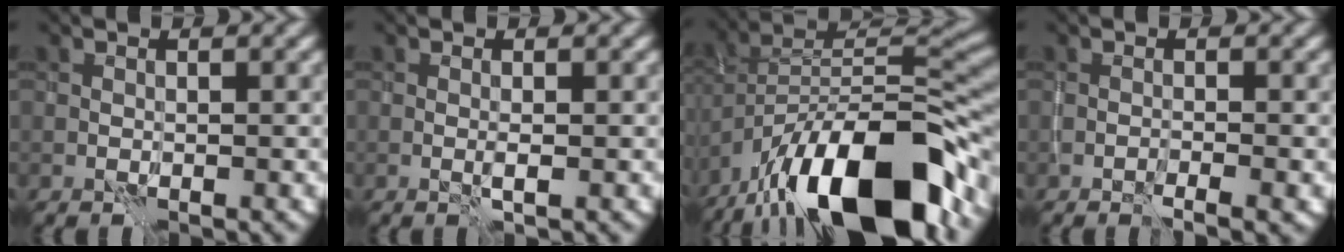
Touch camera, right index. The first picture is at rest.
{"total": 0.5, "force": [0.0, -0.2, 0.5], "torque": [-0.014, -0.001, -0.001]}
{"total": 16.2, "force": [-10.8, 5.8, 10.5], "torque": [-0.179, 0.008, -0.188]}
{"total": 0.9, "force": [-0.5, -0.1, 0.7], "torque": [-0.012, -0.002, -0.011]}